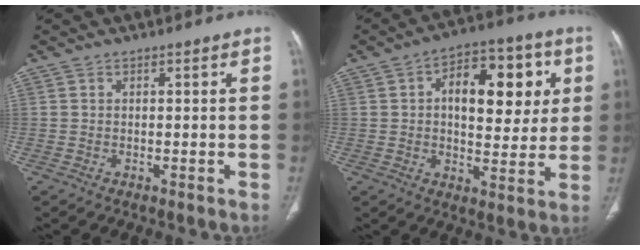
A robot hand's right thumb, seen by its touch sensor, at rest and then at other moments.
{"total": 16.5, "force": [3.8, 9.1, 13.3], "torque": [-0.143, 0.010, 0.052]}